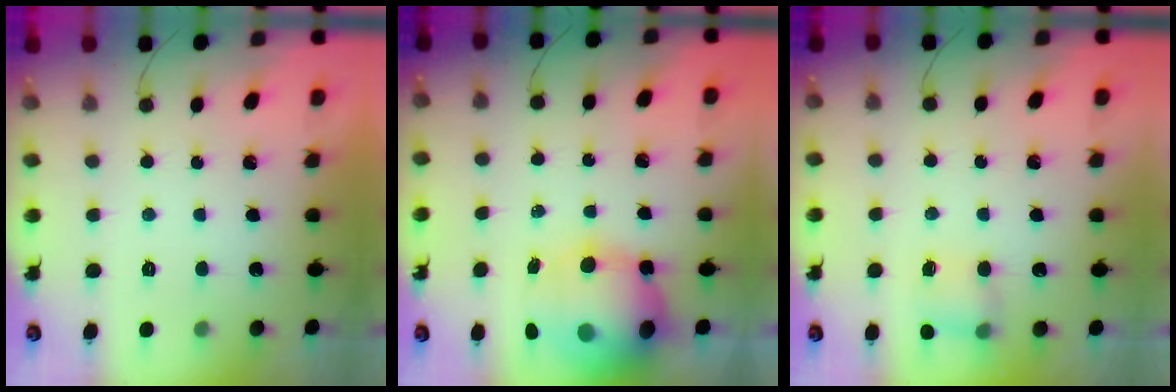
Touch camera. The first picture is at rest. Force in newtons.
{"total": 18.0, "press": 16.0, "slide": 8.2}
{"total": 4.9, "press": 4.8, "slide": 0.8}